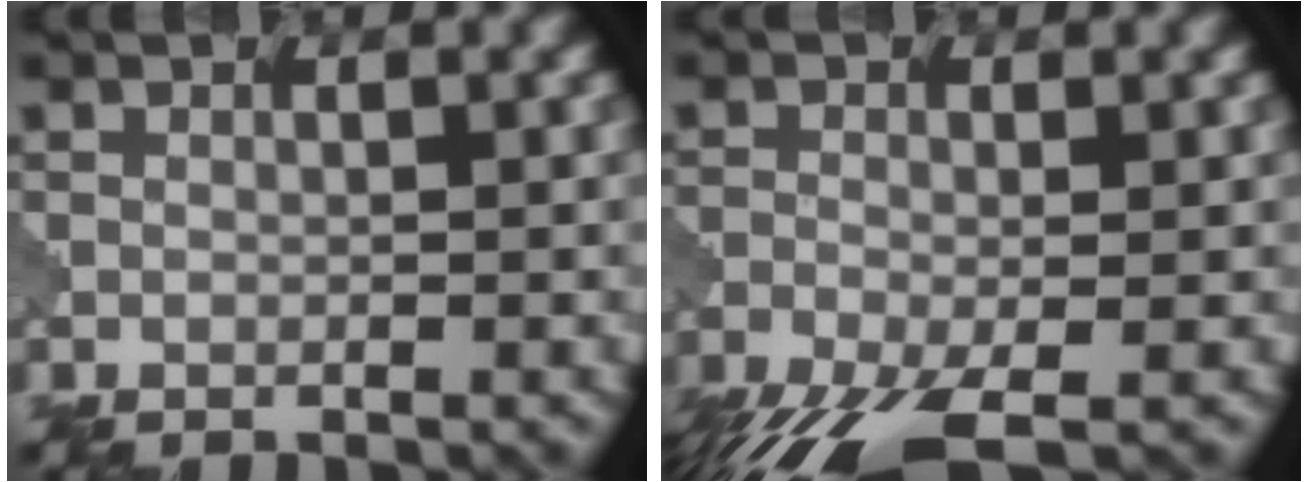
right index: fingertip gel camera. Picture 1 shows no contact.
{"total": 8.2, "force": [-5.2, 3.0, 5.5], "torque": [-0.122, -0.023, -0.095]}